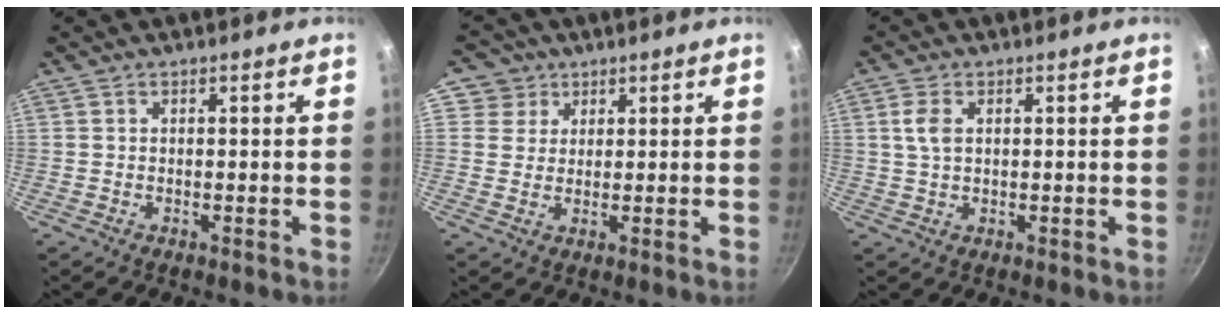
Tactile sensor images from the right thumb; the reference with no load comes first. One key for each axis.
{"total": 4.8, "fx": 2.2, "fy": 4.3, "fz": 0.3, "tx": 0.041, "ty": 0.001, "tz": 0.029}
{"total": 3.8, "fx": 1.1, "fy": 2.3, "fz": 2.8, "tx": -0.055, "ty": -0.001, "tz": 0.021}